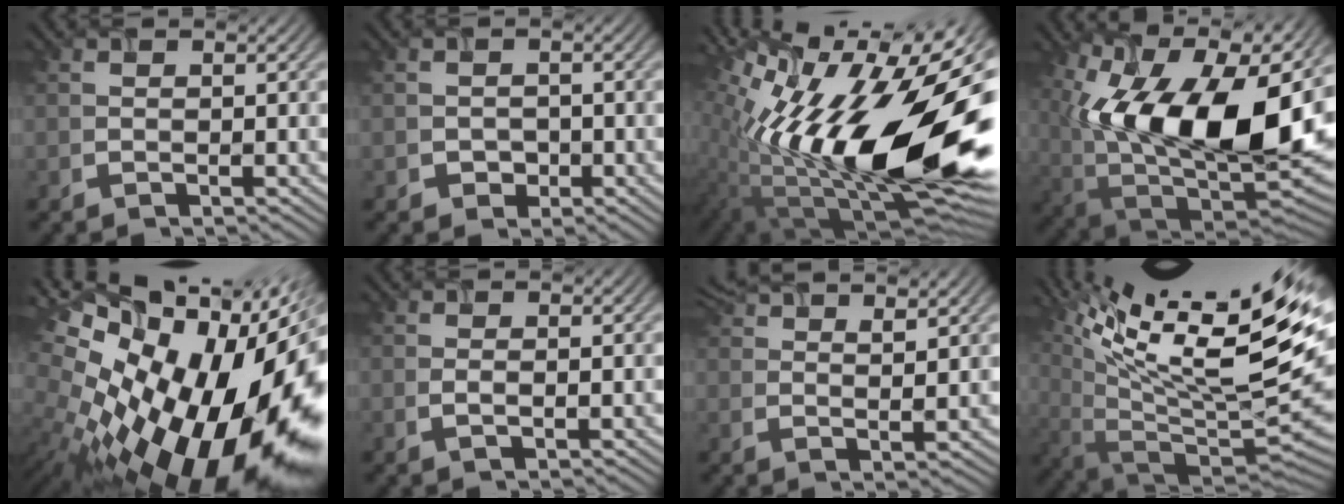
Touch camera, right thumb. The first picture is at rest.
{"total": 1.5, "force": [-0.7, 1.3, 0.2], "torque": [-0.001, -0.002, -0.014]}
{"total": 19.9, "force": [1.0, 8.9, 17.8], "torque": [-0.302, -0.001, 0.004]}
{"total": 18.9, "force": [3.3, 10.3, 15.4], "torque": [-0.262, 0.010, 0.044]}
{"total": 21.9, "force": [-3.8, 11.9, 18.0], "torque": [-0.295, -0.071, -0.038]}
{"total": 0.7, "force": [0.0, 0.3, 0.7], "torque": [-0.009, -0.003, 0.001]}
{"total": 7.8, "force": [6.2, 1.5, 4.6], "torque": [-0.093, 0.011, 0.110]}
{"total": 17.6, "force": [9.2, 4.6, 14.2], "torque": [-0.222, 0.018, 0.153]}